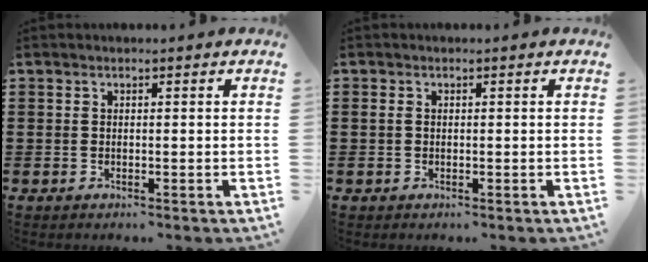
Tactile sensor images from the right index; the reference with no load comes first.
{"total": 0.6, "force": [-0.2, 0.4, 0.4], "torque": [-0.009, 0.002, -0.004]}